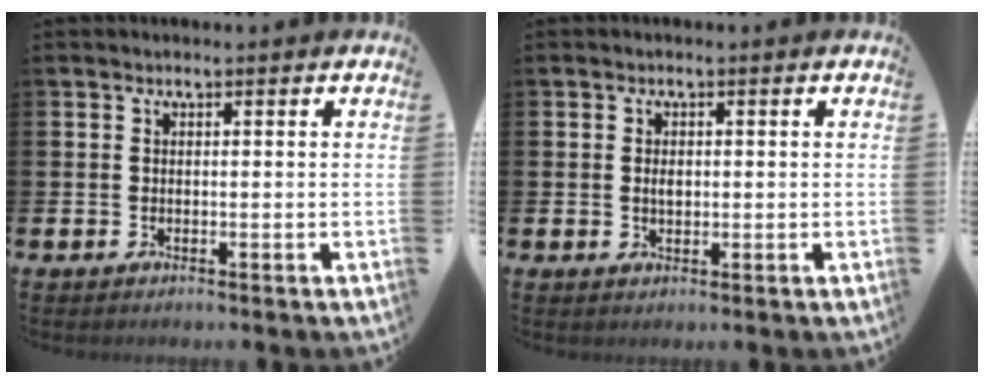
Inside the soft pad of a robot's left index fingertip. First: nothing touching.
{"total": 1.4, "force": [0.2, 0.9, 1.1], "torque": [-0.013, 0.002, -0.001]}